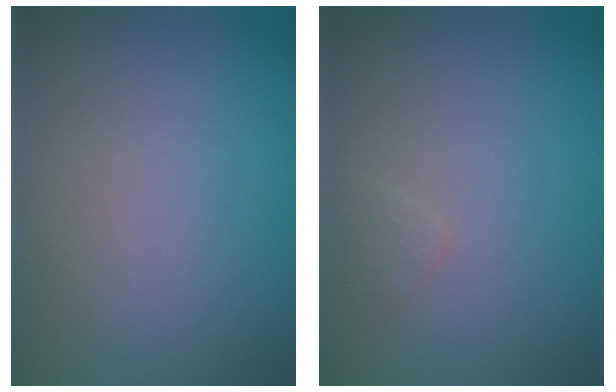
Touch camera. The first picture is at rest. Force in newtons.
{"total": 0.7, "press": 0.7, "slide": 0.0}